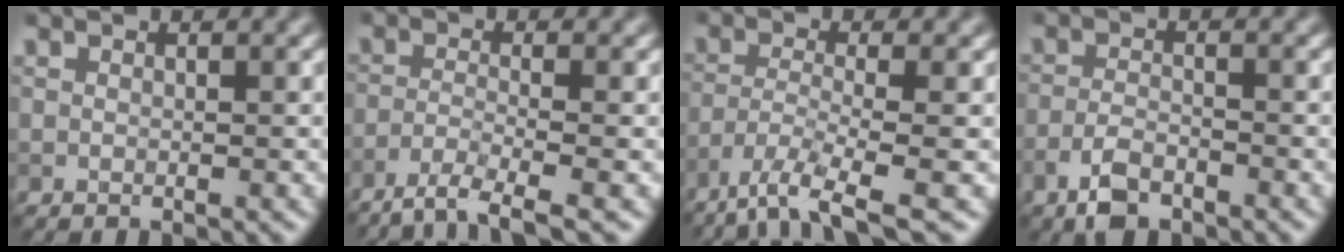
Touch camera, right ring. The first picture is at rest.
{"total": 4.1, "force": [-3.0, 0.6, 2.7], "torque": [-0.048, -0.004, -0.065]}
{"total": 5.7, "force": [-4.0, 1.1, 3.9], "torque": [-0.071, -0.011, -0.082]}
{"total": 3.3, "force": [-2.3, 1.3, 2.0], "torque": [-0.041, 0.001, -0.052]}